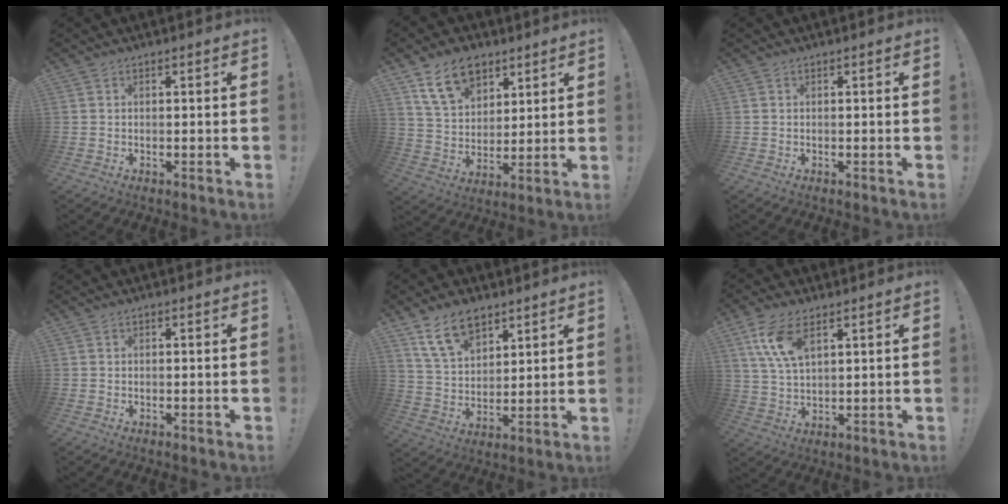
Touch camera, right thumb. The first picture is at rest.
{"total": 13.9, "force": [8.1, 9.3, 6.4], "torque": [-0.102, -0.034, 0.155]}
{"total": 0.0}
{"total": 0.0}
{"total": 12.1, "force": [7.8, 7.2, 5.8], "torque": [-0.103, -0.031, 0.150]}
{"total": 10.3, "force": [5.0, 4.9, 7.6], "torque": [-0.151, -0.011, 0.091]}